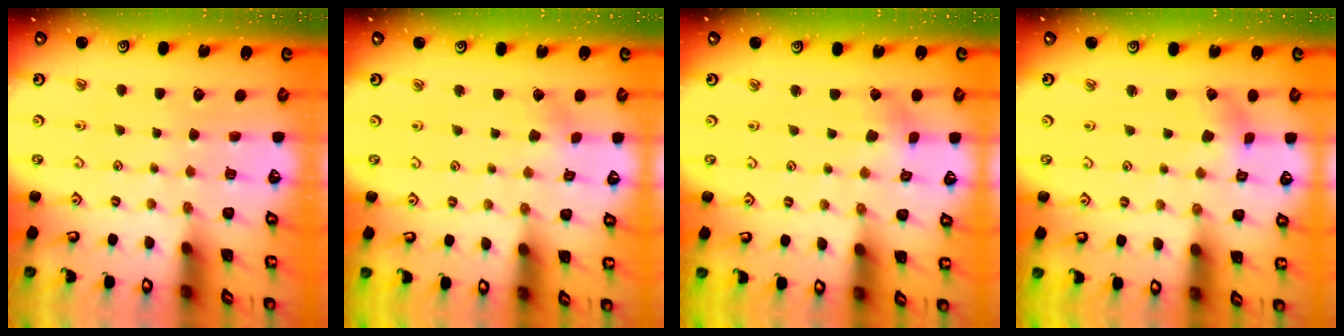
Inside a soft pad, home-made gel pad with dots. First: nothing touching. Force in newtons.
{"total": 2.7, "press": 2.7, "slide": 0.2}
{"total": 2.1, "press": 2.1, "slide": 0.3}
{"total": 1.3, "press": 1.2, "slide": 0.3}